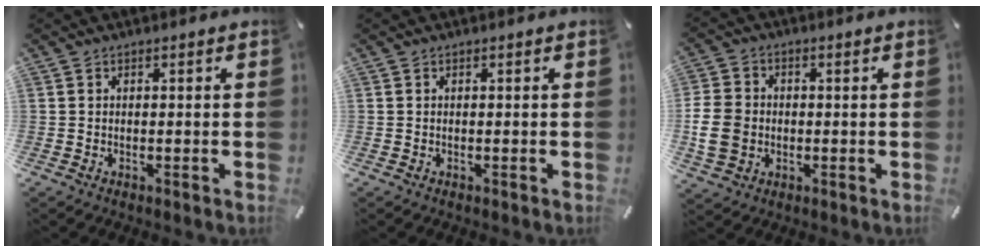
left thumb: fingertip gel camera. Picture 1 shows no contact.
{"total": 0.0}
{"total": 8.5, "force": [-0.9, 7.4, 4.2], "torque": [-0.102, 0.010, -0.014]}